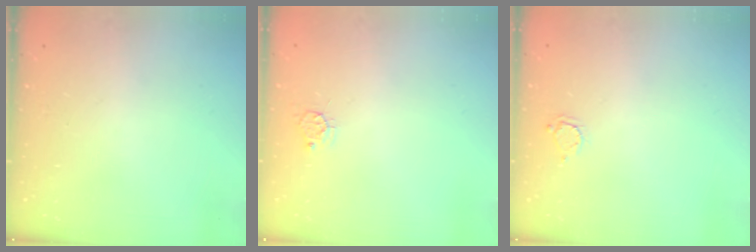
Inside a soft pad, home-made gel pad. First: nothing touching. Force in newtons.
{"total": 3.9, "press": 3.9, "slide": 0.3}
{"total": 2.9, "press": 2.9, "slide": 0.4}